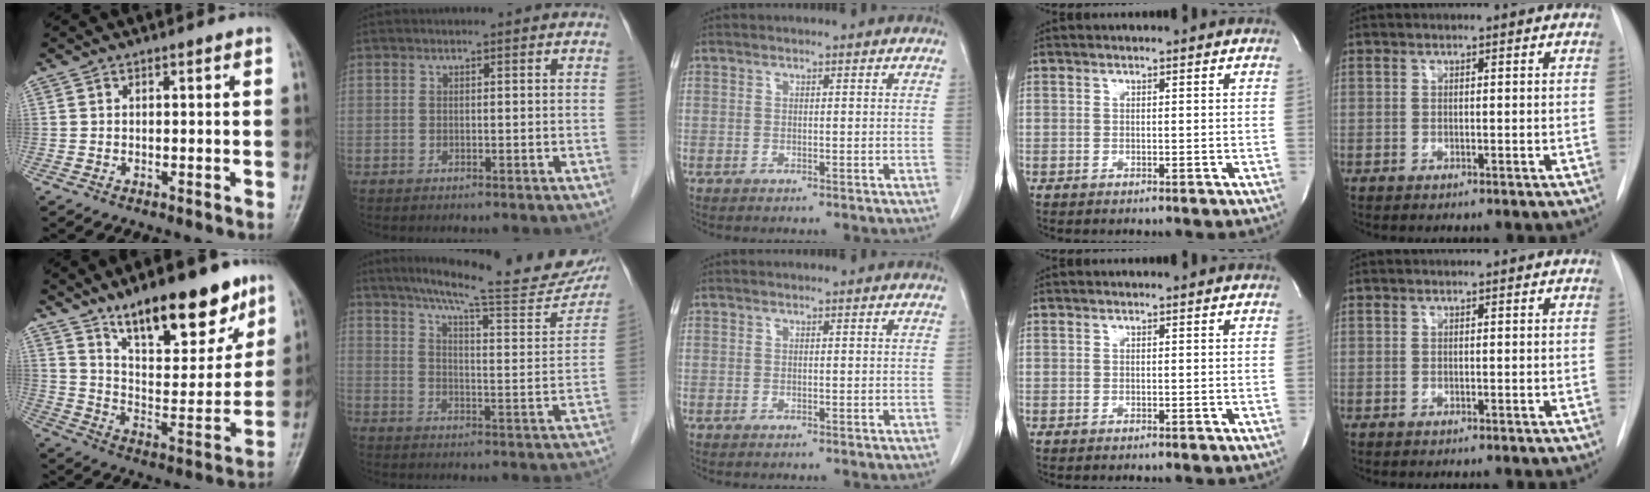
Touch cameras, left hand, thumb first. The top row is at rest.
{"thumb": {"total": 19.9, "force": [13.5, 7.3, 12.6], "torque": [-0.143, -0.075, 0.224]}, "index": {"total": 23.7, "force": [20.3, 2.6, 12.0], "torque": [-0.169, -0.037, 0.257]}}